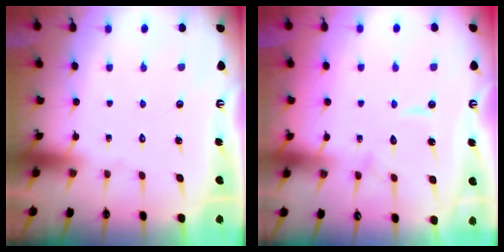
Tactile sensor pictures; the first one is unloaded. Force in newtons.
{"total": 7.2, "press": 7.2, "slide": 0.7}